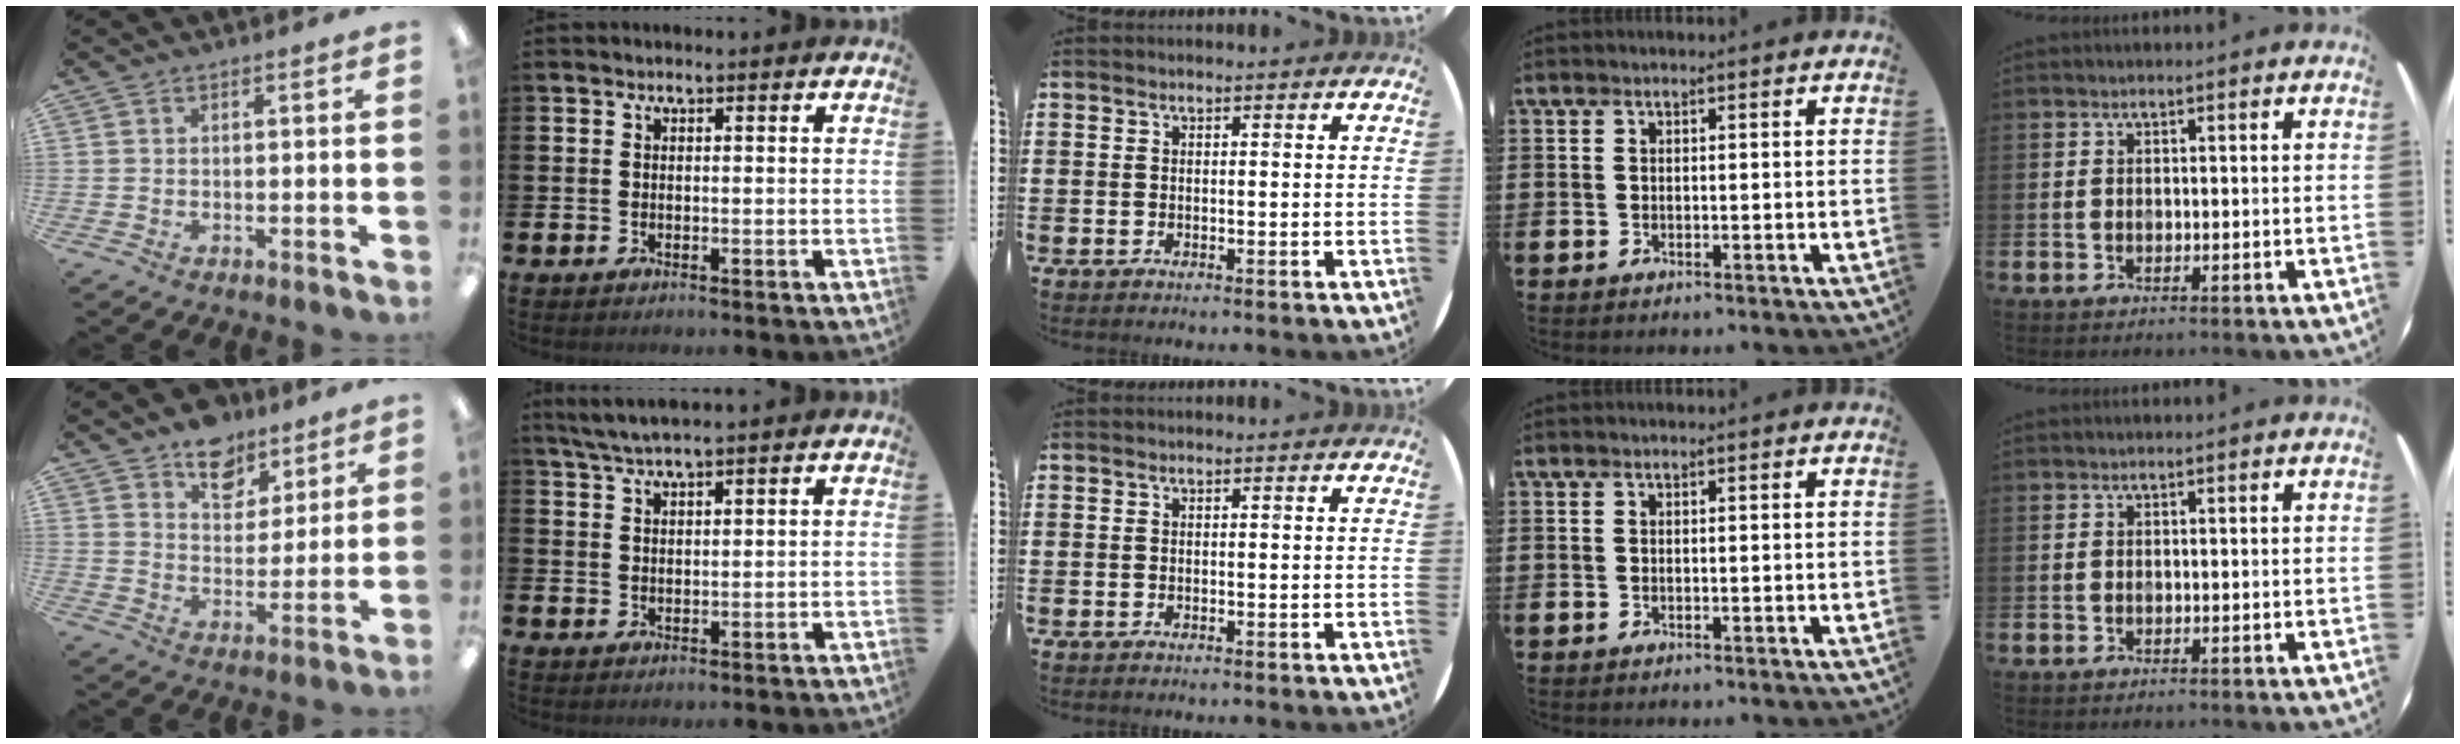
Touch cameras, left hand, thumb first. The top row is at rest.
{"thumb": {"total": 9.7, "force": [7.5, 5.7, 2.3], "torque": [-0.025, -0.051, 0.137]}, "index": {"total": 3.7, "force": [3.3, 0.1, 1.6], "torque": [-0.046, -0.001, 0.062]}}